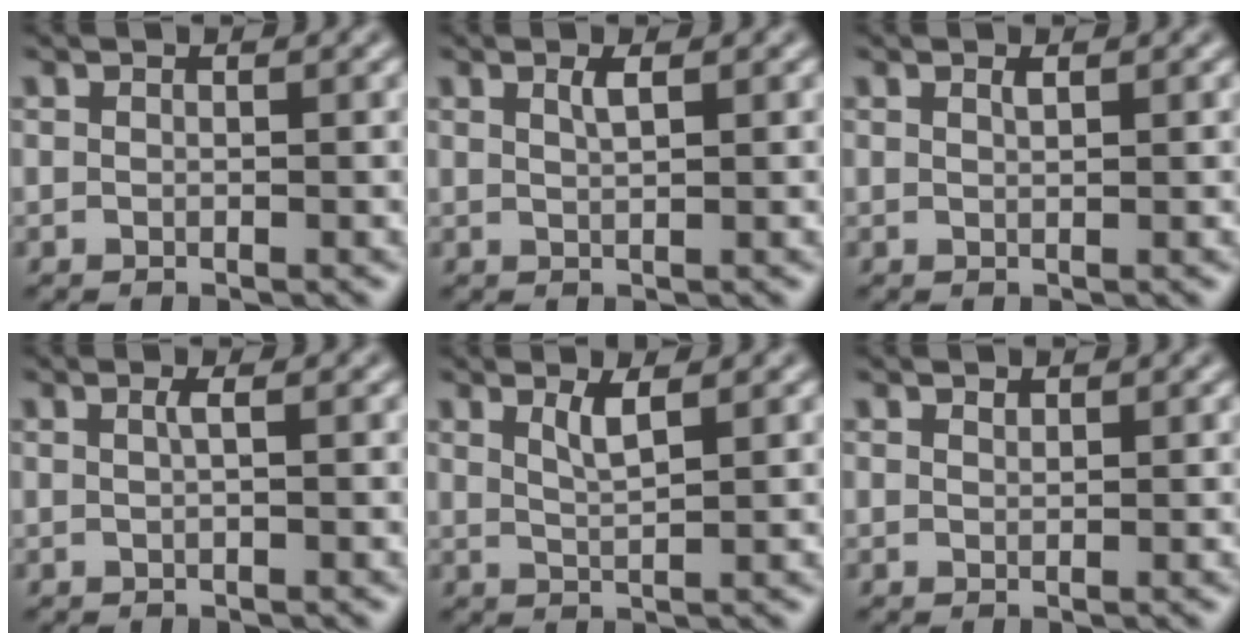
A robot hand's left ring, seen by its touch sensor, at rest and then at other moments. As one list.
[{"total": 1.3, "force": [0.7, 0.3, 1.1], "torque": [-0.018, 0.002, 0.011]}, {"total": 0.7, "force": [0.5, 0.1, 0.5], "torque": [-0.007, 0.000, 0.008]}, {"total": 1.0, "force": [0.2, 0.2, 1.0], "torque": [-0.015, 0.004, 0.001]}, {"total": 2.1, "force": [1.1, 0.5, 1.7], "torque": [-0.028, -0.002, 0.018]}, {"total": 0.5, "force": [0.5, 0.2, 0.1], "torque": [-0.002, -0.003, 0.011]}]